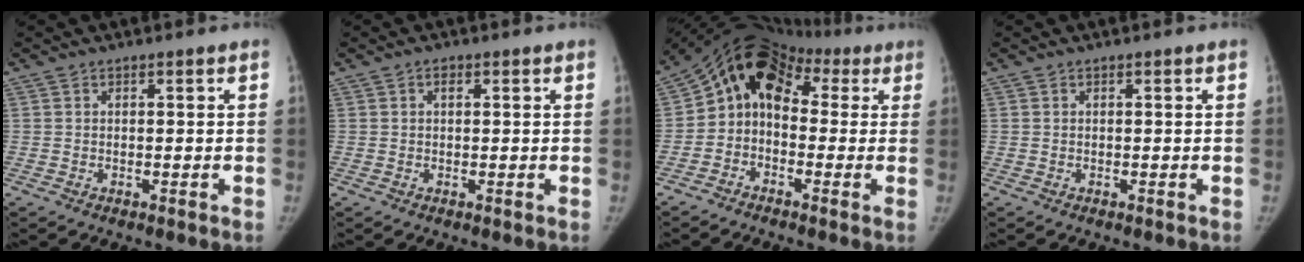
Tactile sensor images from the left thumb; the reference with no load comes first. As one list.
[{"total": 1.0, "force": [0.4, 0.6, 0.7], "torque": [-0.008, 0.002, 0.004]}, {"total": 12.0, "force": [1.0, 9.6, 7.1], "torque": [-0.083, 0.058, 0.001]}, {"total": 0.0}]